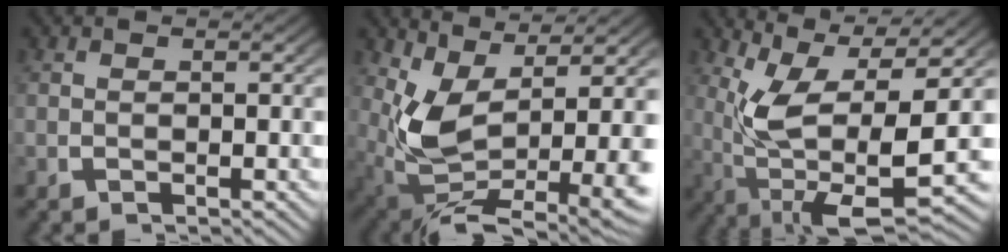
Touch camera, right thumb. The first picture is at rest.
{"total": 13.5, "force": [-1.4, 8.6, 10.2], "torque": [-0.238, -0.081, 0.021]}
{"total": 12.7, "force": [0.5, 6.9, 10.7], "torque": [-0.217, -0.050, 0.029]}